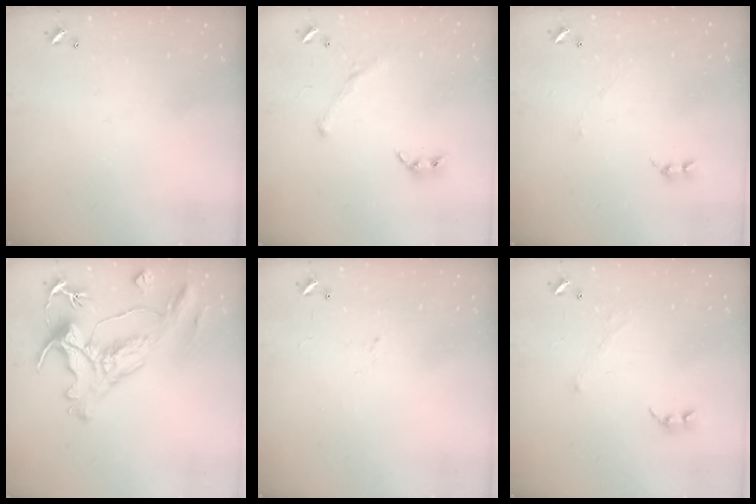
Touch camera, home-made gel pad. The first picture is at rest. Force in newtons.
{"total": 2.2, "press": 2.0, "slide": 1.1}
{"total": 2.7, "press": 2.6, "slide": 0.4}
{"total": 2.8, "press": 2.4, "slide": 1.5}
{"total": 0.6, "press": 0.2, "slide": 0.6}
{"total": 0.7, "press": 0.4, "slide": 0.5}